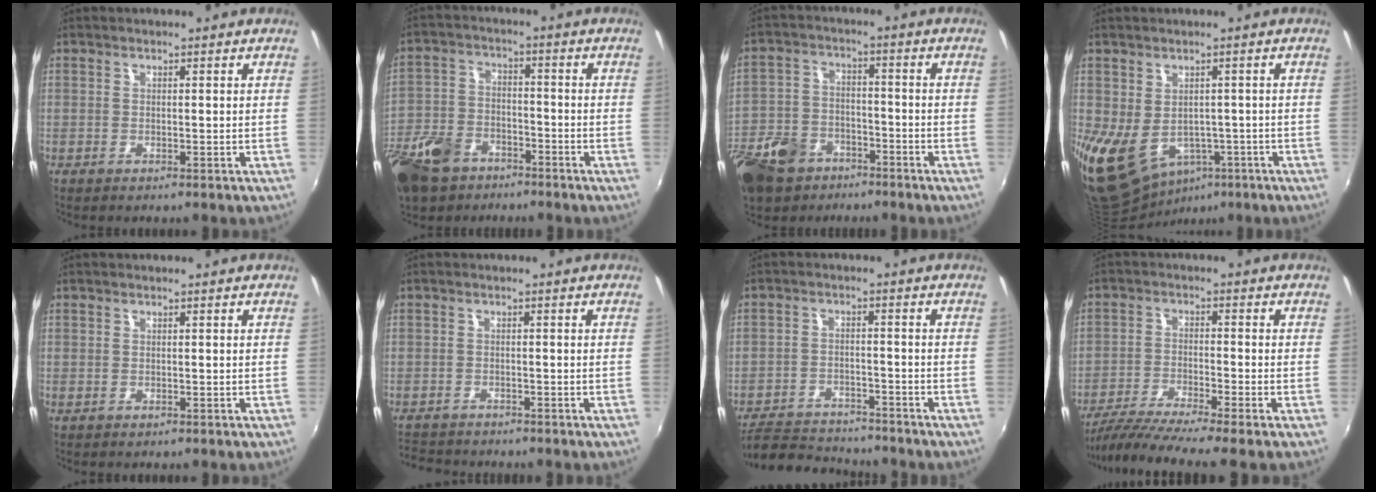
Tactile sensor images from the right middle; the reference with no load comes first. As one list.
[{"total": 16.1, "force": [-10.3, 9.5, 7.9], "torque": [-0.211, -0.011, -0.196]}, {"total": 16.6, "force": [-10.3, 10.3, 7.9], "torque": [-0.211, -0.006, -0.182]}, {"total": 10.9, "force": [-2.8, 8.5, 6.2], "torque": [-0.139, -0.024, -0.019]}, {"total": 0.0}, {"total": 4.4, "force": [-4.1, 1.5, 0.6], "torque": [-0.030, -0.006, -0.075]}, {"total": 9.6, "force": [-8.7, 3.5, 2.2], "torque": [-0.068, 0.013, -0.135]}, {"total": 9.1, "force": [-7.8, -1.6, 4.3], "torque": [-0.098, -0.025, -0.138]}]